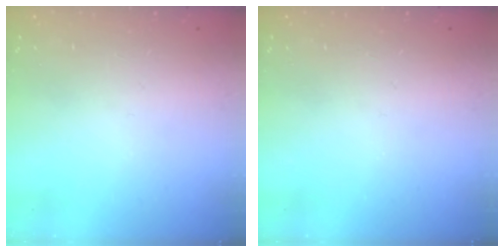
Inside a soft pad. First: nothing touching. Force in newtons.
{"total": 0.0}